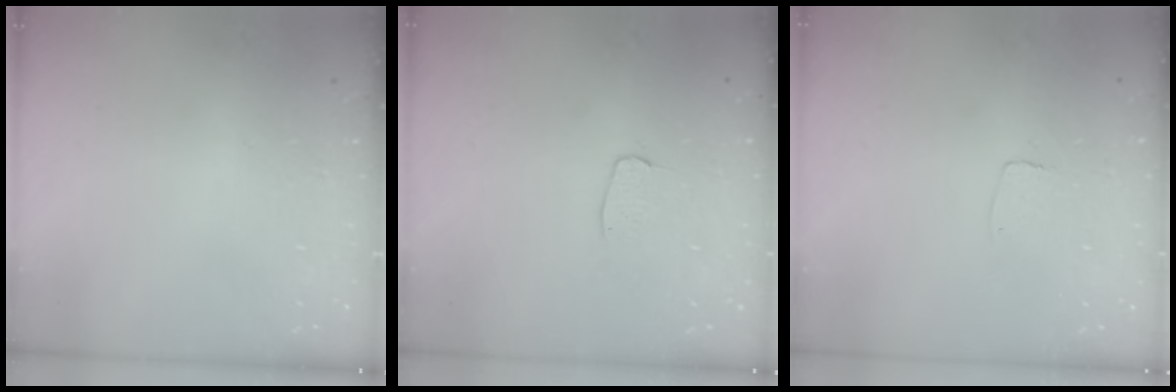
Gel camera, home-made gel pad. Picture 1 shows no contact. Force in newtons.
{"total": 4.0, "press": 4.0, "slide": 0.2}
{"total": 2.6, "press": 2.6, "slide": 0.1}